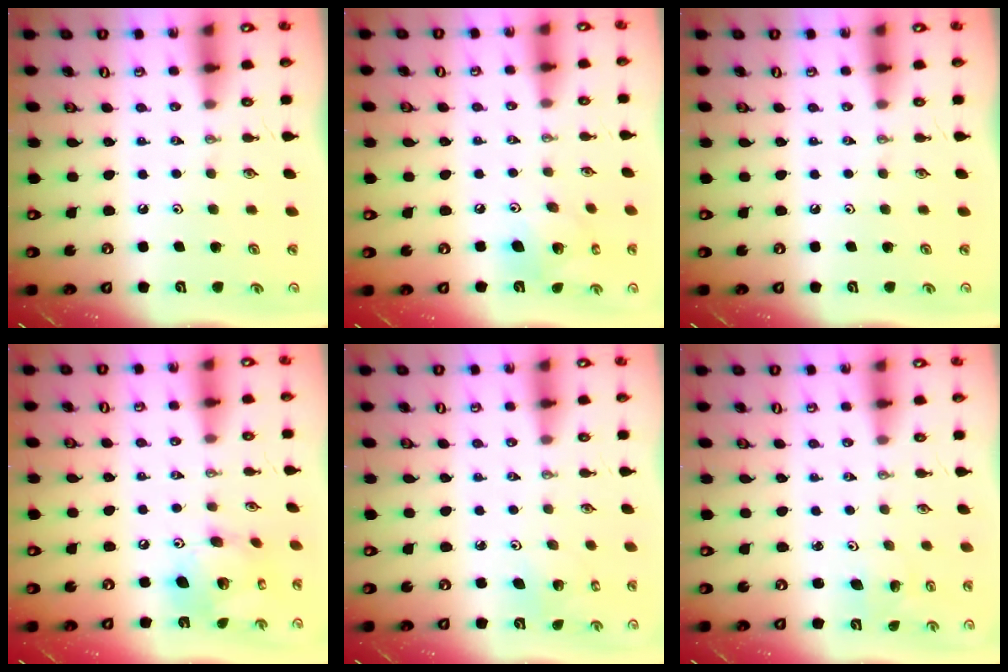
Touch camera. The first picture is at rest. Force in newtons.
{"total": 11.3, "press": 11.2, "slide": 1.0}
{"total": 0.0}
{"total": 14.8, "press": 14.7, "slide": 1.5}
{"total": 3.0, "press": 3.0, "slide": 0.2}
{"total": 2.3, "press": 2.3, "slide": 0.2}